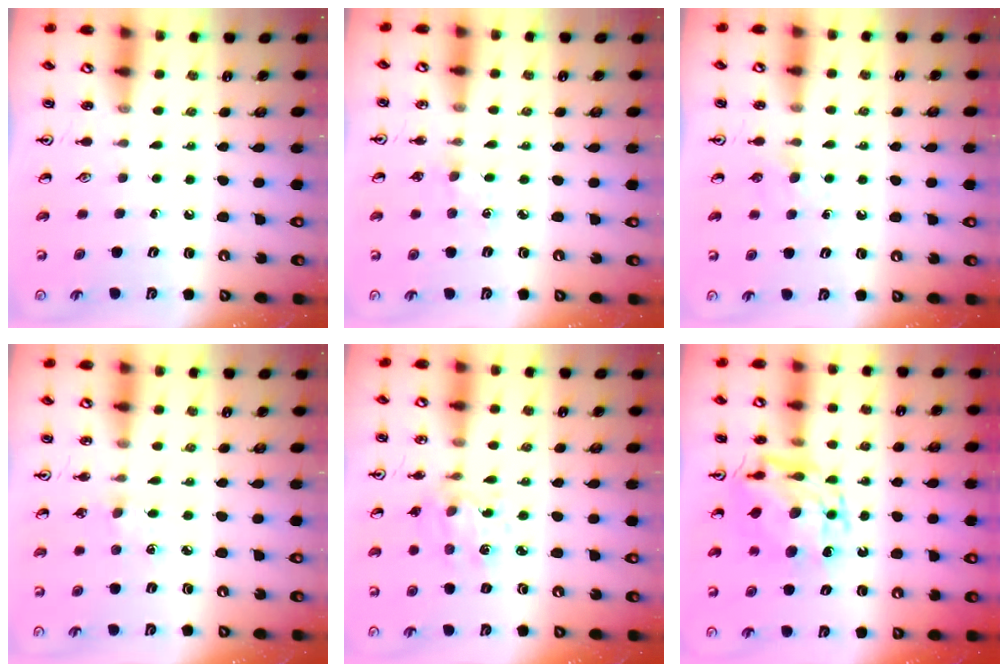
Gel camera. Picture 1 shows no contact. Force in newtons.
{"total": 2.8, "press": 2.7, "slide": 0.4}
{"total": 3.4, "press": 3.3, "slide": 0.5}
{"total": 3.8, "press": 3.8, "slide": 0.5}
{"total": 3.8, "press": 3.6, "slide": 1.2}
{"total": 12.7, "press": 12.6, "slide": 1.6}